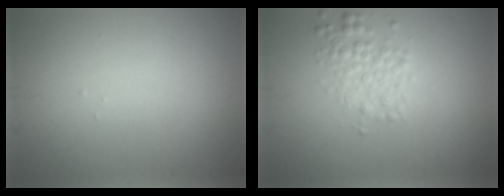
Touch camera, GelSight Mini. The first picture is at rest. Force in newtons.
{"total": 2.5, "press": 2.5, "slide": 0.0}